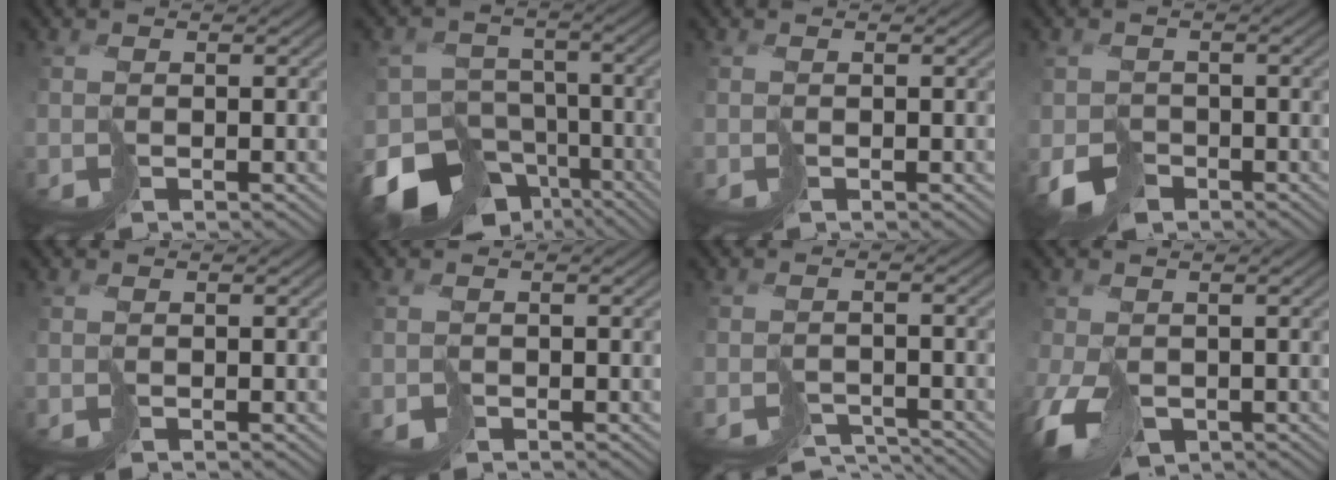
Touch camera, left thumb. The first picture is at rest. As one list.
[{"total": 13.4, "force": [-9.4, 7.7, 5.7], "torque": [-0.119, -0.025, -0.142]}, {"total": 0.0}, {"total": 3.3, "force": [-2.0, 2.4, 0.8], "torque": [-0.008, -0.003, -0.041]}, {"total": 0.0}, {"total": 0.6, "force": [-0.3, 0.4, -0.1], "torque": [0.007, 0.001, -0.008]}, {"total": 4.1, "force": [-3.8, 1.2, 0.8], "torque": [-0.004, -0.008, -0.052]}, {"total": 5.5, "force": [-2.3, 3.2, 3.8], "torque": [-0.077, -0.009, -0.040]}]